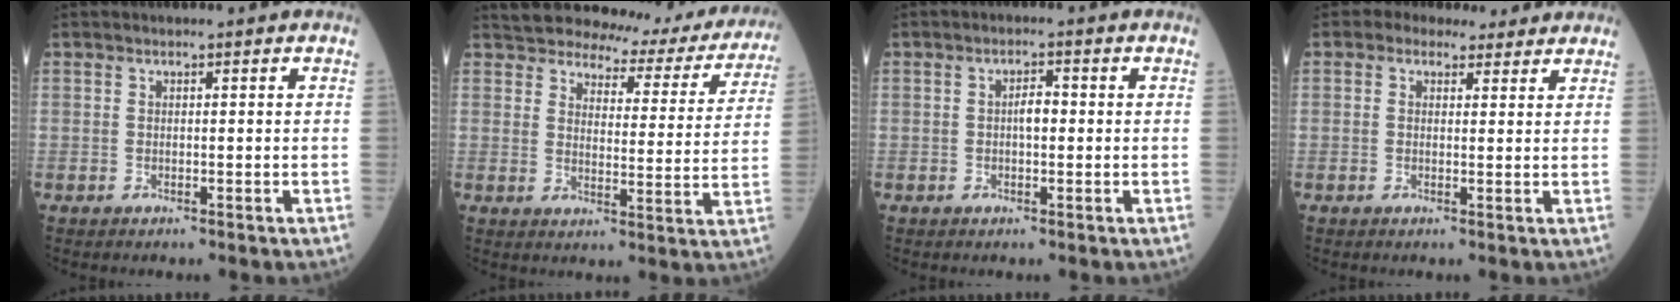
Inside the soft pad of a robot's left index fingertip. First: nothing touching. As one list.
[{"total": 18.2, "force": [17.1, 4.6, 4.1], "torque": [-0.036, -0.035, 0.191]}, {"total": 2.2, "force": [0.0, 0.8, 2.1], "torque": [-0.034, 0.005, -0.002]}, {"total": 5.3, "force": [4.5, 2.7, 1.0], "torque": [-0.009, 0.020, 0.055]}]